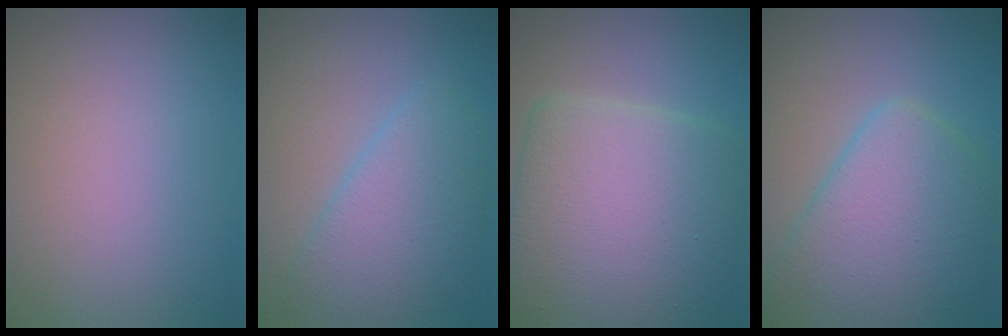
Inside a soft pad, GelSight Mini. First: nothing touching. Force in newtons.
{"total": 5.0, "press": 5.0, "slide": 0.2}
{"total": 10.6, "press": 10.6, "slide": 0.1}
{"total": 7.9, "press": 7.9, "slide": 0.2}